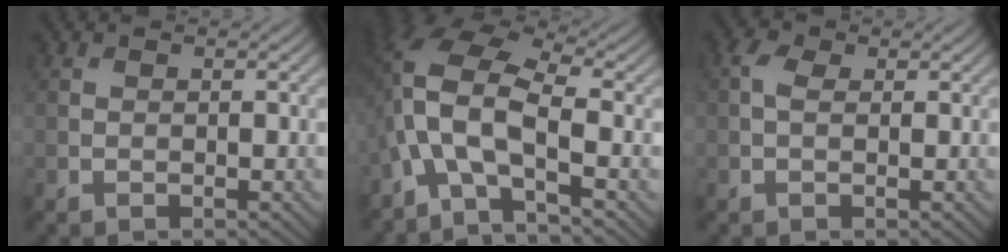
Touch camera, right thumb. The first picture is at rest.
{"total": 10.5, "force": [-2.6, 4.1, 9.3], "torque": [-0.209, 0.006, -0.069]}
{"total": 1.8, "force": [0.2, 1.1, 1.5], "torque": [-0.038, 0.004, -0.002]}